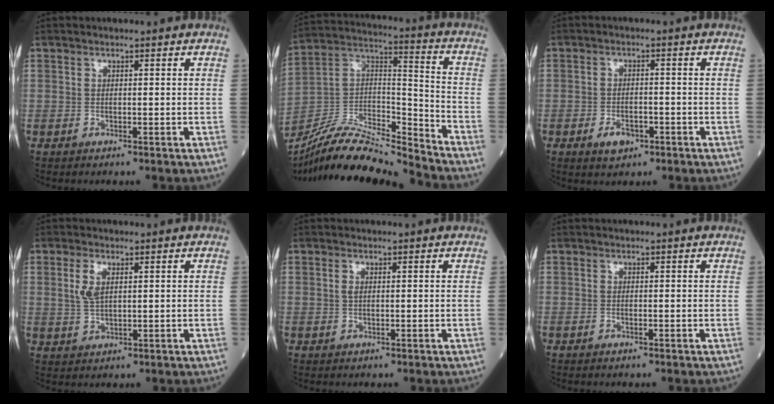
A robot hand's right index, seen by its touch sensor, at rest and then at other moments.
{"total": 18.3, "force": [-17.1, 0.8, 6.4], "torque": [-0.122, 0.026, -0.313]}
{"total": 3.6, "force": [-1.9, 1.9, 2.4], "torque": [-0.040, 0.002, -0.026]}
{"total": 3.6, "force": [1.2, 1.4, 3.0], "torque": [-0.070, 0.002, 0.029]}
{"total": 1.0, "force": [0.3, 0.5, 0.8], "torque": [-0.019, 0.001, 0.007]}
{"total": 0.0}